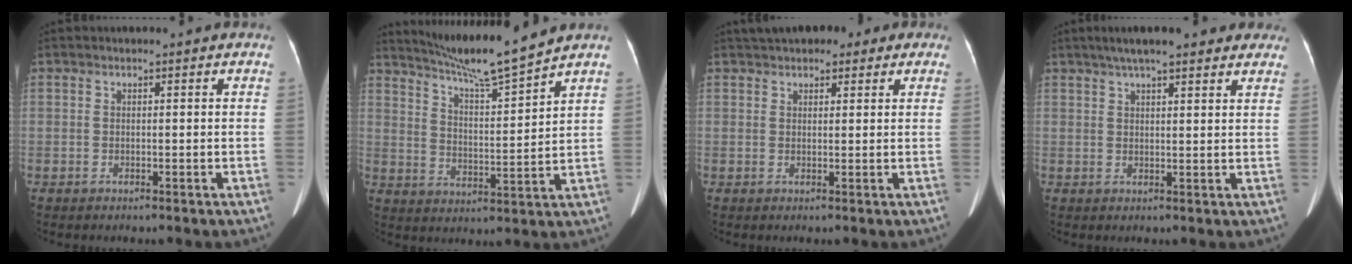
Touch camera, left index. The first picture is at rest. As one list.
[{"total": 10.7, "force": [9.8, -1.8, 3.9], "torque": [-0.070, -0.013, 0.169]}, {"total": 7.9, "force": [5.8, 4.1, 3.6], "torque": [-0.038, 0.039, 0.080]}, {"total": 12.8, "force": [10.2, 2.5, 7.4], "torque": [-0.101, 0.039, 0.134]}]